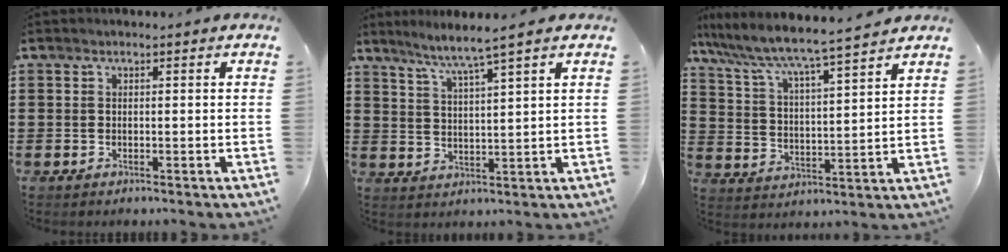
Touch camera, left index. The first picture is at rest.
{"total": 4.4, "force": [3.6, -1.1, 2.2], "torque": [-0.056, -0.022, 0.058]}
{"total": 5.4, "force": [5.0, -0.5, 2.0], "torque": [-0.066, -0.040, 0.075]}